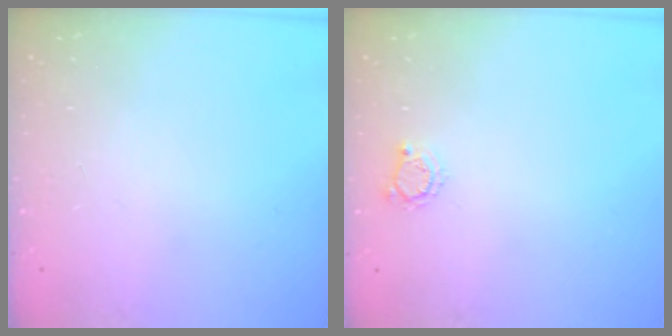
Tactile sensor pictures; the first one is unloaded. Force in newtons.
{"total": 3.4, "press": 3.4, "slide": 0.5}